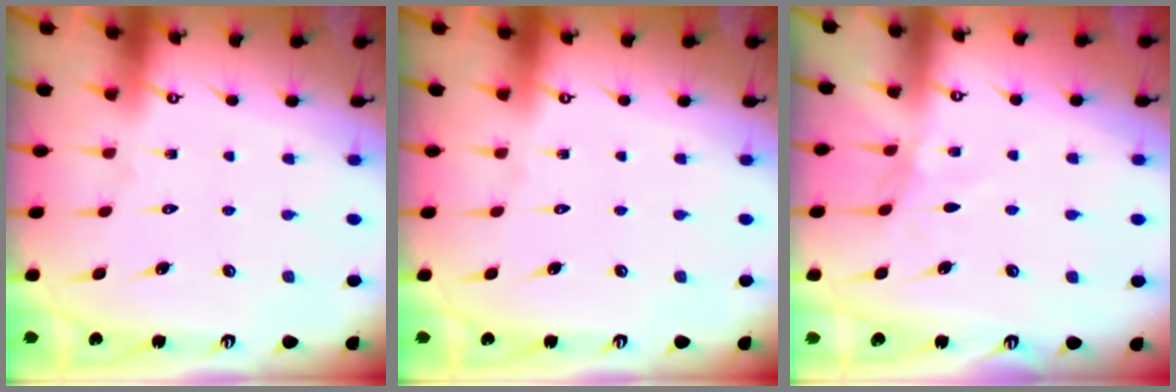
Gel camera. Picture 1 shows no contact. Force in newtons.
{"total": 0.0}
{"total": 2.2, "press": 2.2, "slide": 0.3}